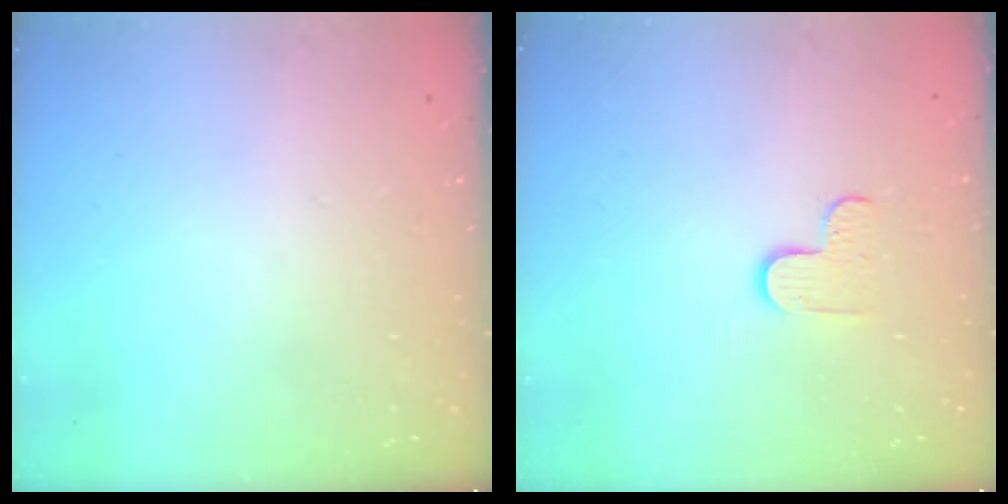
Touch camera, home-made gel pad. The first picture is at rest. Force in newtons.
{"total": 3.7, "press": 3.7, "slide": 0.3}